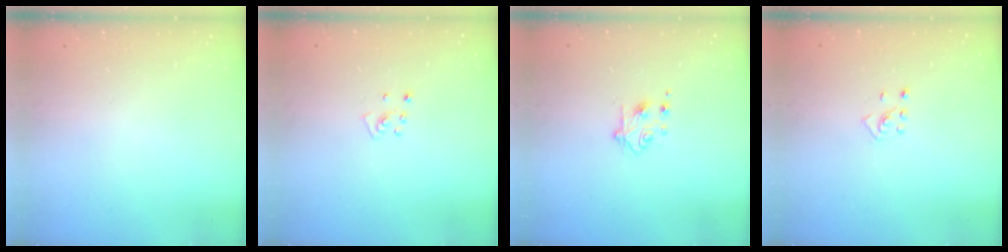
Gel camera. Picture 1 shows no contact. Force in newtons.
{"total": 4.4, "press": 4.4, "slide": 0.3}
{"total": 4.9, "press": 4.9, "slide": 0.7}
{"total": 2.7, "press": 2.6, "slide": 0.9}